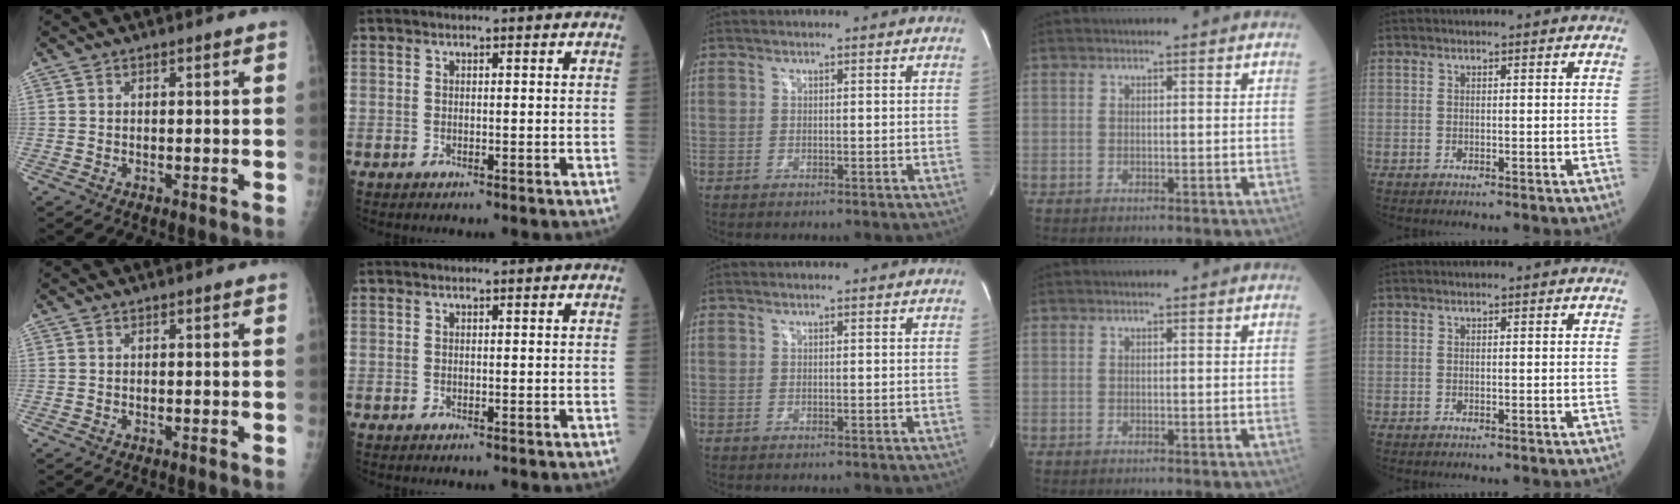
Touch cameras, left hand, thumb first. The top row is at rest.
{}